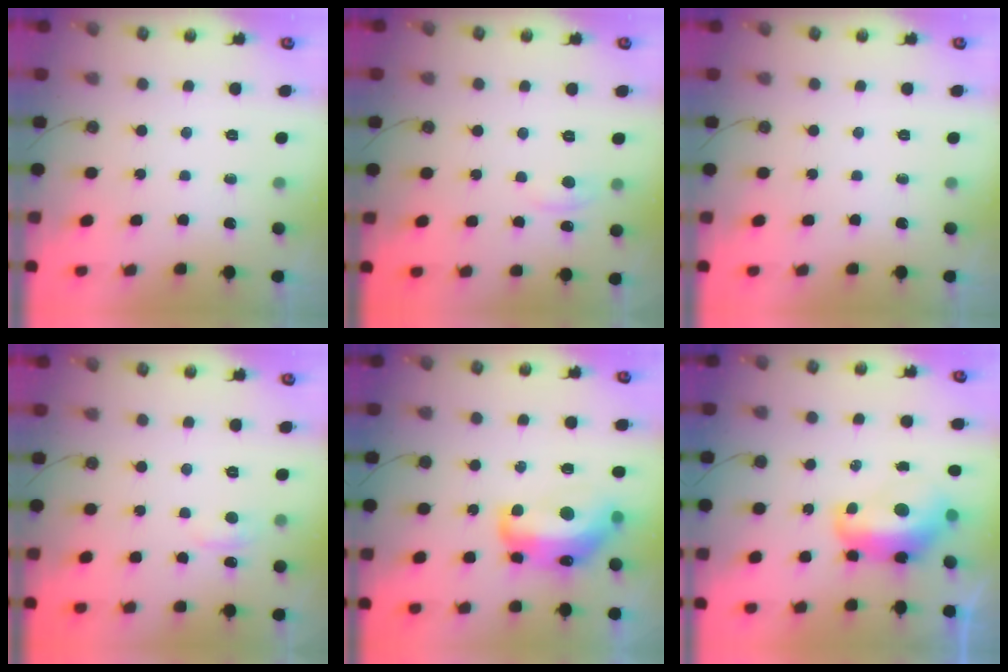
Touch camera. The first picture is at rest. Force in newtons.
{"total": 1.2, "press": 1.0, "slide": 0.6}
{"total": 0.0}
{"total": 2.1, "press": 2.0, "slide": 0.6}
{"total": 9.8, "press": 9.8, "slide": 1.1}
{"total": 4.9, "press": 4.8, "slide": 0.9}